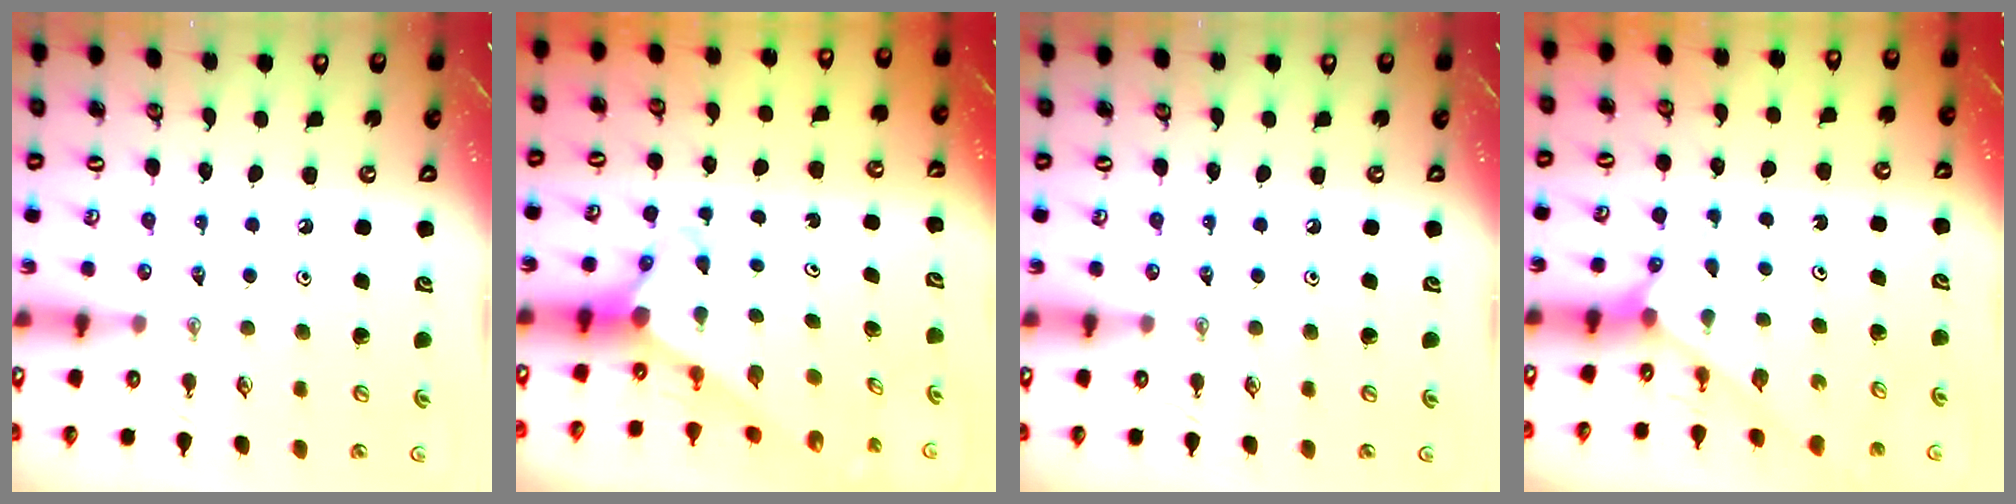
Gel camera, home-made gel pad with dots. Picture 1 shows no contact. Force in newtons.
{"total": 3.9, "press": 3.9, "slide": 0.2}
{"total": 0.0}
{"total": 2.5, "press": 2.5, "slide": 0.2}